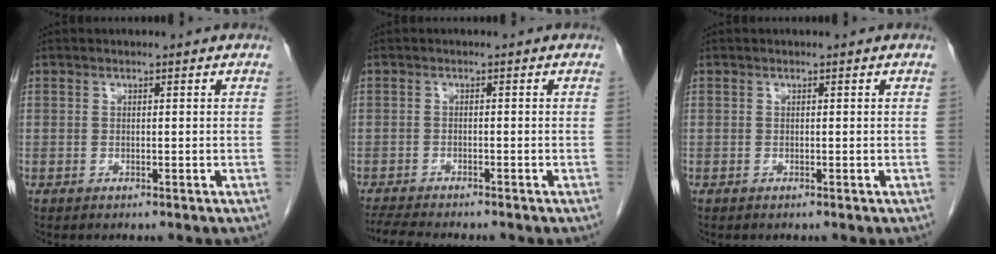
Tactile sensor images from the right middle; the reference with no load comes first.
{"total": 6.4, "force": [-5.8, 0.6, 2.7], "torque": [-0.045, -0.014, -0.094]}
{"total": 0.0}